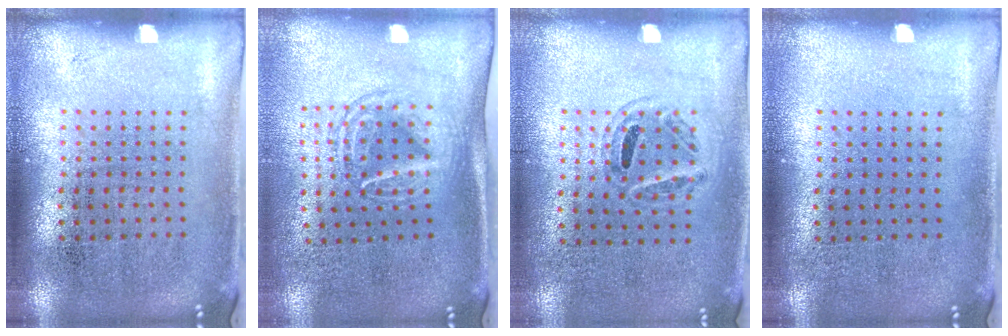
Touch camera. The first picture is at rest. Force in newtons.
{"total": 1.6, "press": 1.3, "slide": 1.0}
{"total": 1.0, "press": 0.8, "slide": 0.6}
{"total": 0.0}